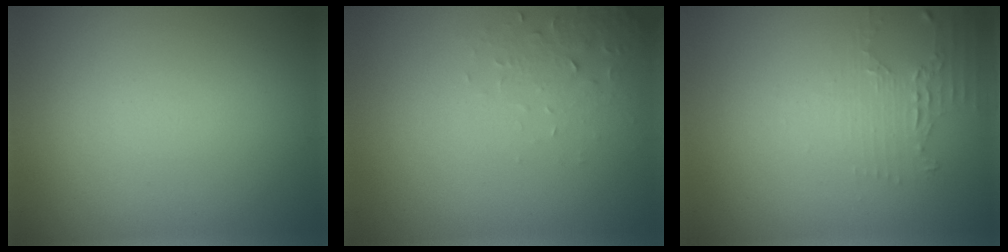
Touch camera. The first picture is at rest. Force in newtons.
{"total": 1.9, "press": 1.8, "slide": 0.4}
{"total": 2.0, "press": 1.4, "slide": 1.5}